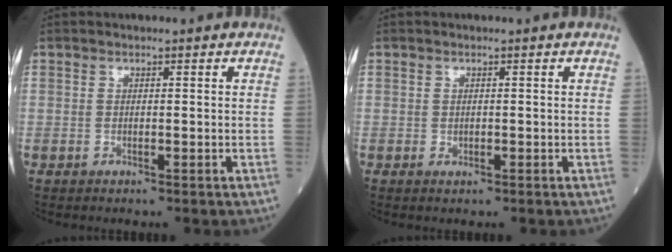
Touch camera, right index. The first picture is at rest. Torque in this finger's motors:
{"motor_torque": [0.22, 0.05, 0.06, 0.02]}